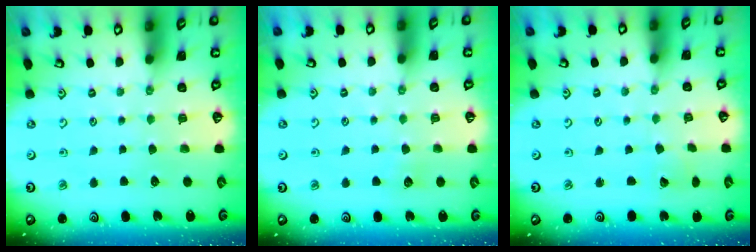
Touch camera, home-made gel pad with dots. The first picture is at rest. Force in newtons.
{"total": 4.8, "press": 4.7, "slide": 0.8}
{"total": 2.5, "press": 2.5, "slide": 0.3}